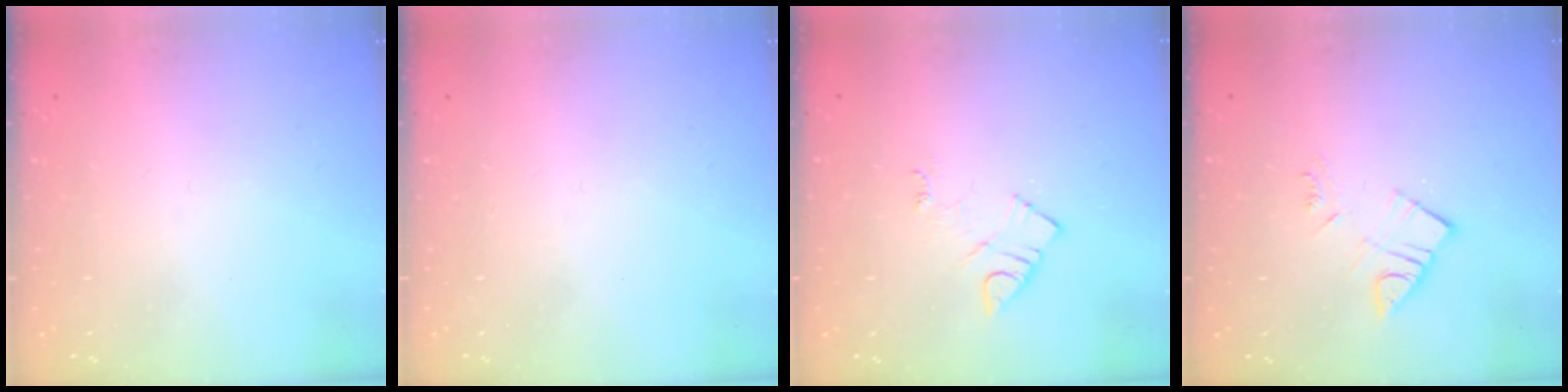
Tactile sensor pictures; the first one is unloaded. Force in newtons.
{"total": 1.7, "press": 1.6, "slide": 0.1}
{"total": 5.7, "press": 5.7, "slide": 0.6}
{"total": 6.4, "press": 6.4, "slide": 0.4}